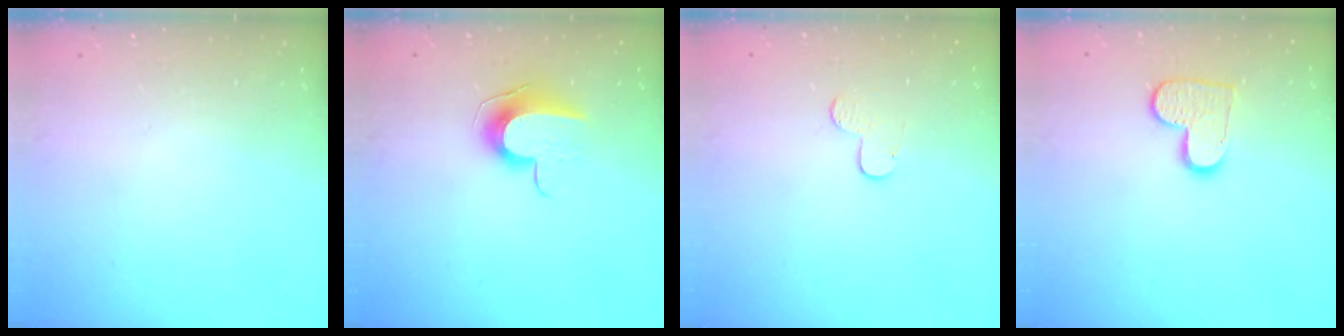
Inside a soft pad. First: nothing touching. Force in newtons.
{"total": 9.0, "press": 9.0, "slide": 0.5}
{"total": 3.7, "press": 3.7, "slide": 0.4}
{"total": 9.9, "press": 9.9, "slide": 0.3}